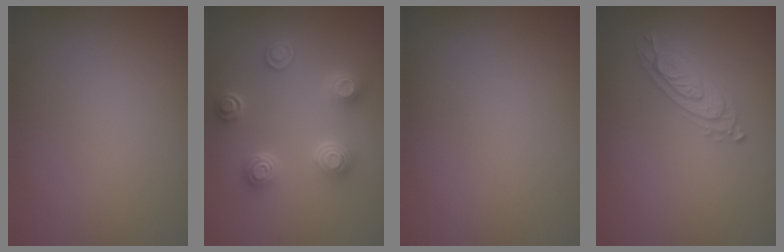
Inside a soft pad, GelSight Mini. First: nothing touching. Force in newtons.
{"total": 4.3, "press": 3.4, "slide": 2.6}
{"total": 0.0}
{"total": 2.4, "press": 2.4, "slide": 0.3}